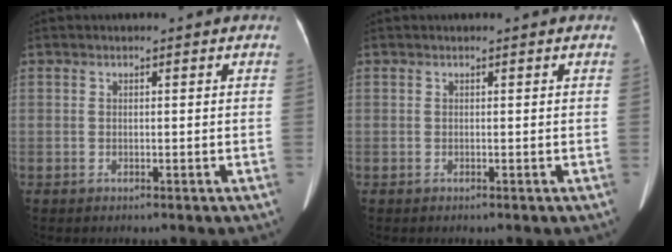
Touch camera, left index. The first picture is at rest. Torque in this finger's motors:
{"motor_torque": [-0.05, 0.09, -0.02, 0.01]}